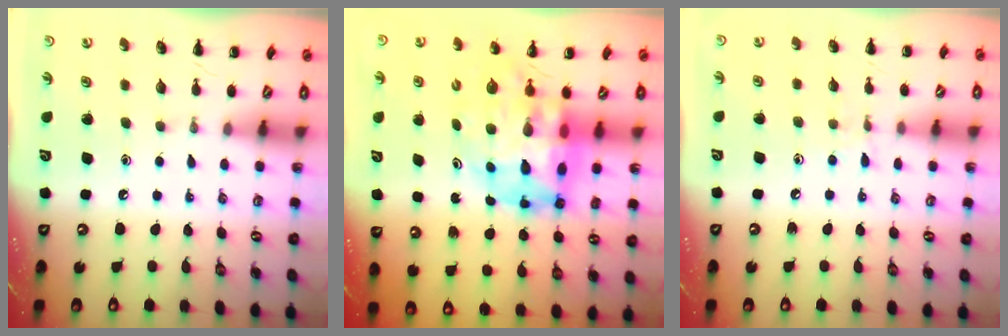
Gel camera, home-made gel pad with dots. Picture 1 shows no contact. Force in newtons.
{"total": 13.0, "press": 12.5, "slide": 3.5}
{"total": 5.7, "press": 5.3, "slide": 2.2}